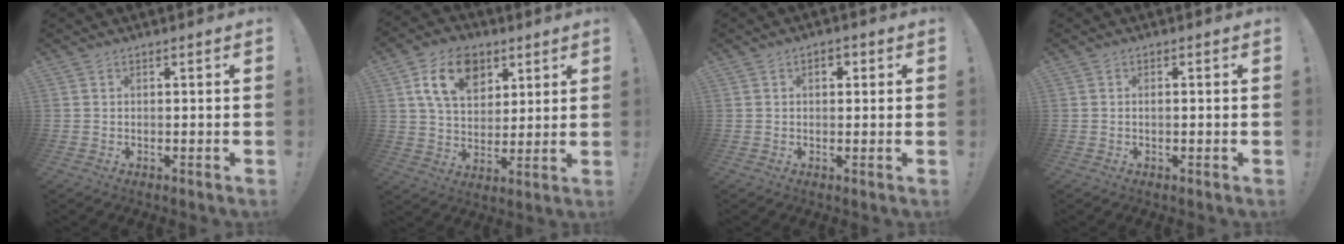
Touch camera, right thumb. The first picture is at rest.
{"total": 14.8, "force": [6.7, 10.1, 8.4], "torque": [-0.137, -0.014, 0.128]}
{"total": 2.3, "force": [0.4, 1.5, 1.8], "torque": [-0.013, -0.002, 0.000]}
{"total": 0.9, "force": [-0.3, 0.1, 0.9], "torque": [-0.020, 0.003, -0.005]}